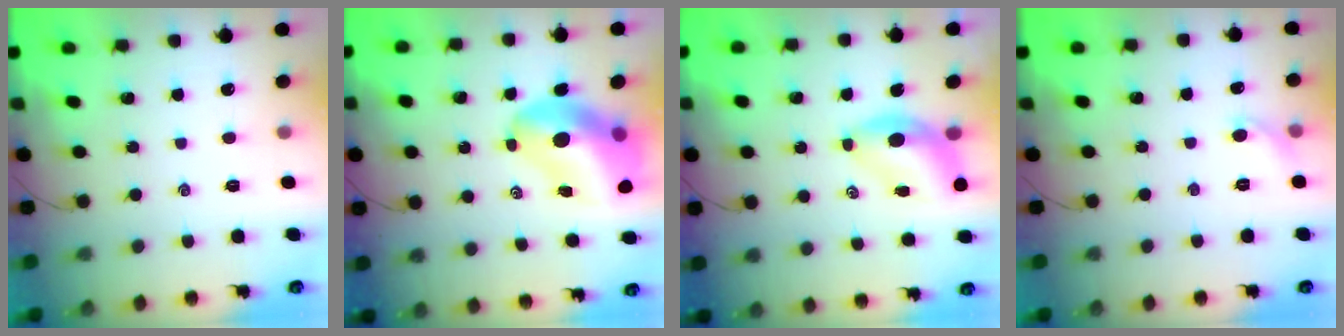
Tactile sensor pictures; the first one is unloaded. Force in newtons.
{"total": 16.4, "press": 15.7, "slide": 4.8}
{"total": 6.6, "press": 6.5, "slide": 1.5}
{"total": 4.5, "press": 4.3, "slide": 1.6}